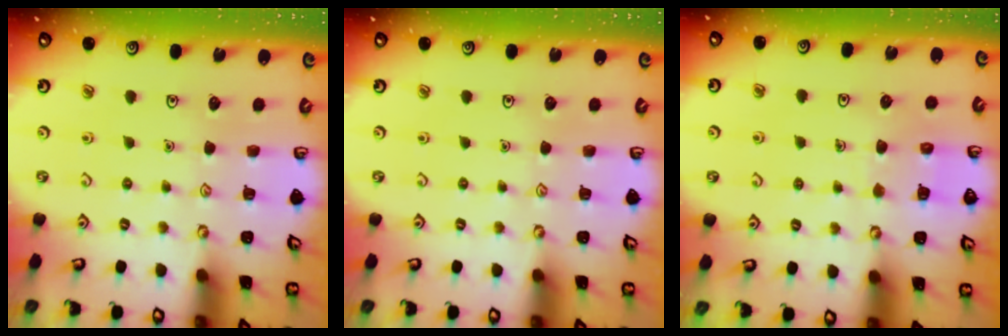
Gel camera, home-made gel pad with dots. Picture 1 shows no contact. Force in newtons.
{"total": 0.0}
{"total": 4.8, "press": 4.7, "slide": 0.3}